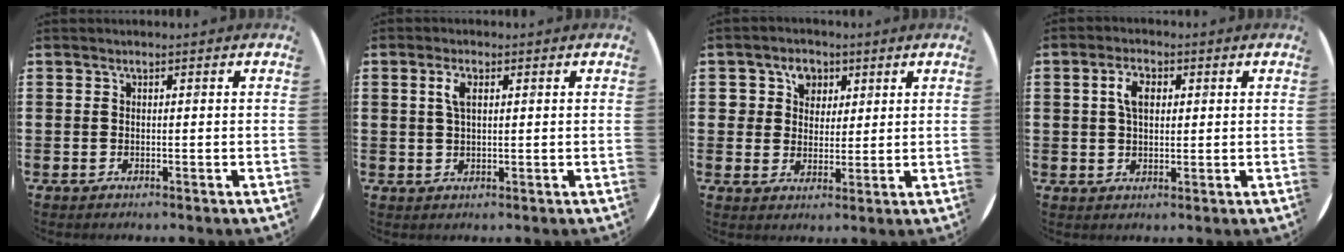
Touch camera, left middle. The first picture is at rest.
{"total": 2.8, "force": [1.2, 1.2, 2.2], "torque": [-0.050, 0.008, 0.020]}
{"total": 4.2, "force": [2.2, 3.5, 0.9], "torque": [-0.020, 0.008, 0.036]}
{"total": 4.0, "force": [1.3, 2.1, 3.1], "torque": [-0.052, 0.005, 0.019]}